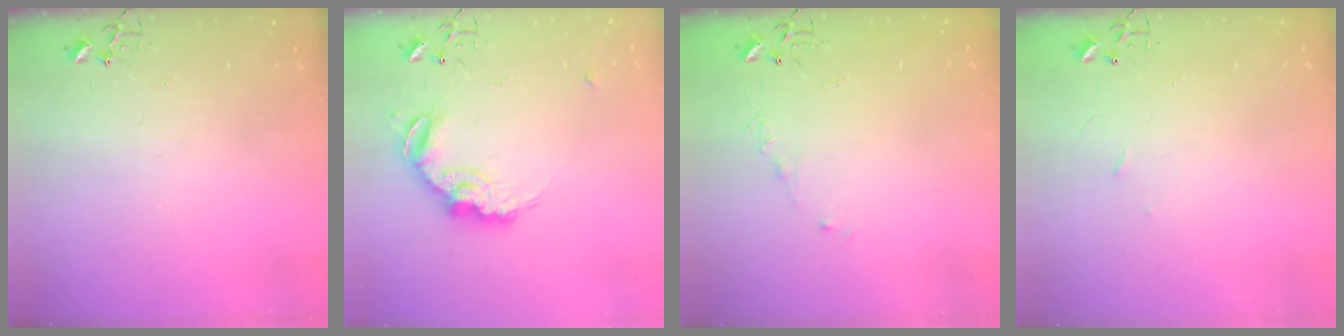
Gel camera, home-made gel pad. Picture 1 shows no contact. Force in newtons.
{"total": 13.8, "press": 13.8, "slide": 0.7}
{"total": 4.0, "press": 3.9, "slide": 0.5}
{"total": 3.6, "press": 3.6, "slide": 0.5}